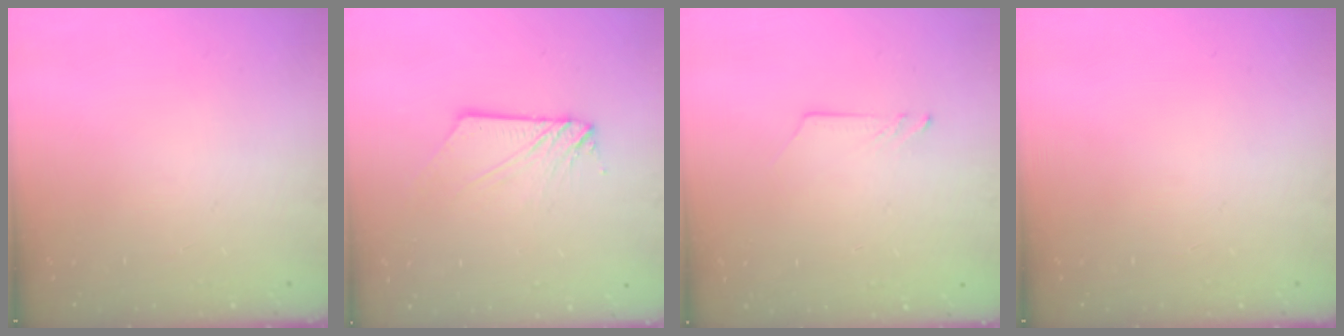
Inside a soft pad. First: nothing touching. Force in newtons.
{"total": 4.1, "press": 4.1, "slide": 0.4}
{"total": 1.2, "press": 1.2, "slide": 0.1}
{"total": 0.0}